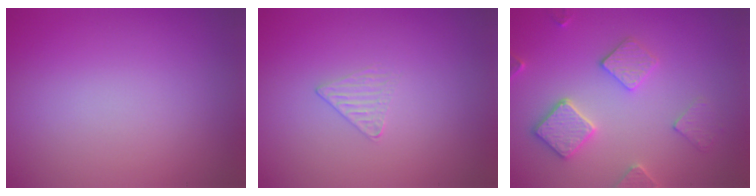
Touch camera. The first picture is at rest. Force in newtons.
{"total": 1.0, "press": 0.3, "slide": 0.9}
{"total": 3.4, "press": 3.4, "slide": 0.3}